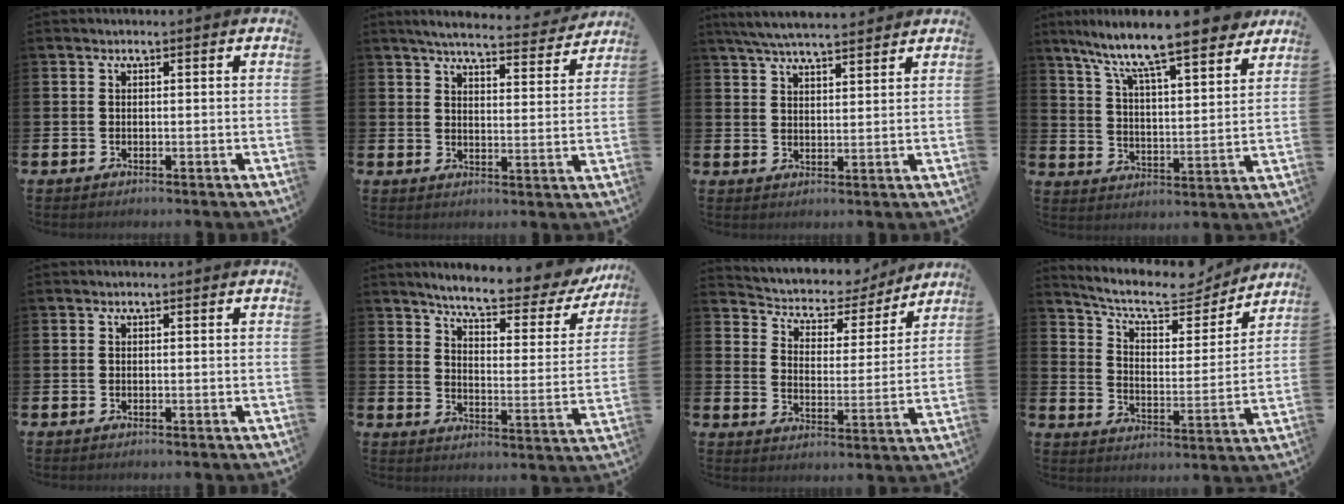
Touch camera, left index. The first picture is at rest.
{"total": 5.5, "force": [5.2, 0.5, 1.7], "torque": [-0.038, -0.035, 0.087]}
{"total": 5.6, "force": [5.4, 0.6, 1.5], "torque": [-0.044, -0.018, 0.098]}
{"total": 10.2, "force": [9.2, 0.7, 4.4], "torque": [-0.120, -0.064, 0.153]}
{"total": 0.0}
{"total": 6.5, "force": [5.8, 0.7, 2.9], "torque": [-0.075, -0.044, 0.092]}
{"total": 5.3, "force": [4.8, 2.2, 0.6], "torque": [-0.048, -0.037, 0.077]}
{"total": 9.7, "force": [8.6, 2.9, 3.5], "torque": [-0.096, -0.056, 0.149]}